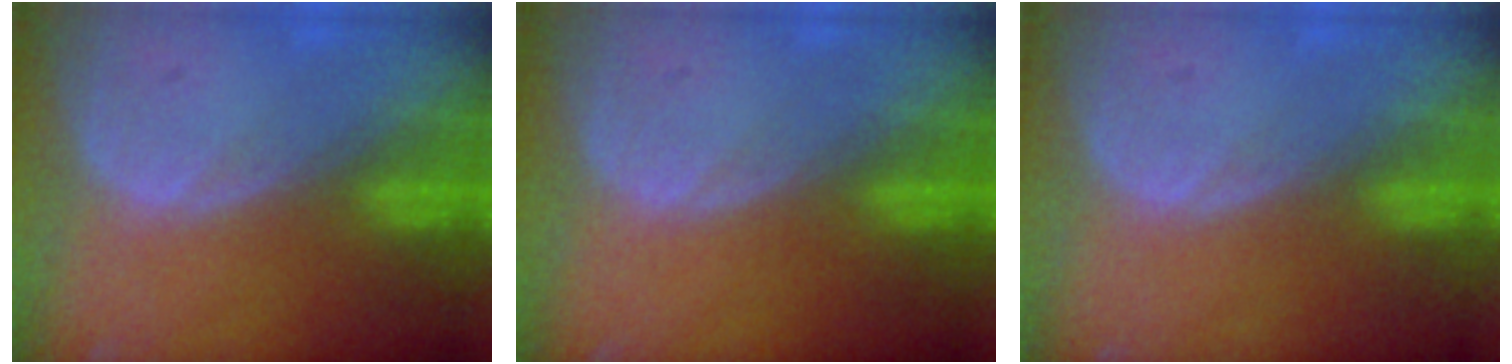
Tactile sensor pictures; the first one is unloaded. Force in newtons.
{"total": 0.0}
{"total": 0.5, "press": 0.0, "slide": 0.5}